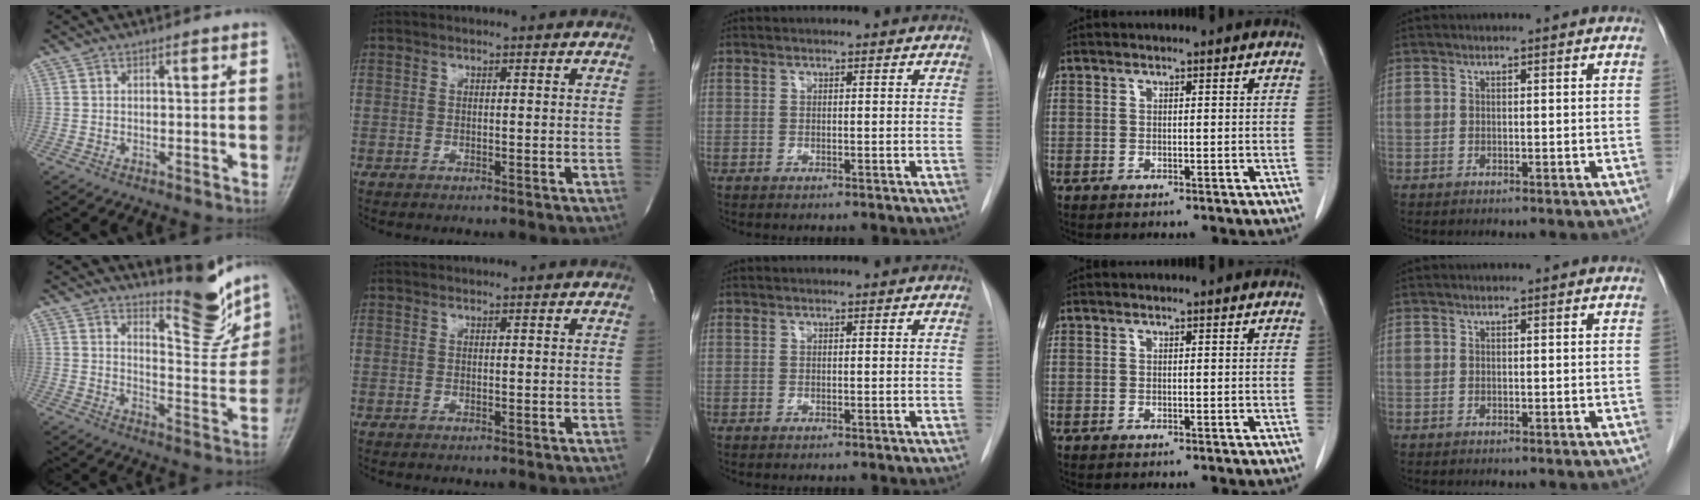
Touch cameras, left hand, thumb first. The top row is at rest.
{"thumb": {"total": 8.9, "force": [8.0, 2.0, 3.3], "torque": [-0.020, -0.078, 0.125]}, "index": {"total": 0.7, "force": [0.7, -0.2, 0.0], "torque": [-0.004, 0.010, 0.014]}}